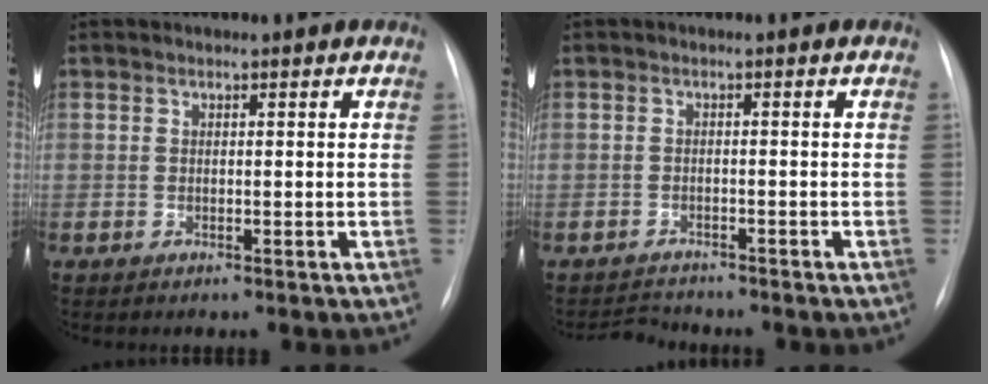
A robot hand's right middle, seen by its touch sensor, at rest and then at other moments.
{"total": 2.5, "force": [-2.4, 0.3, -0.7], "torque": [0.011, -0.012, -0.039]}